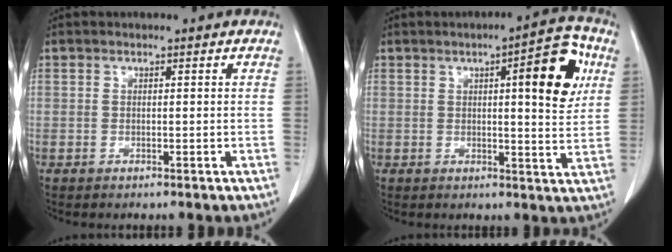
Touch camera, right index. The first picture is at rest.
{"total": 10.3, "force": [3.3, 1.9, 9.5], "torque": [-0.120, 0.008, 0.036]}